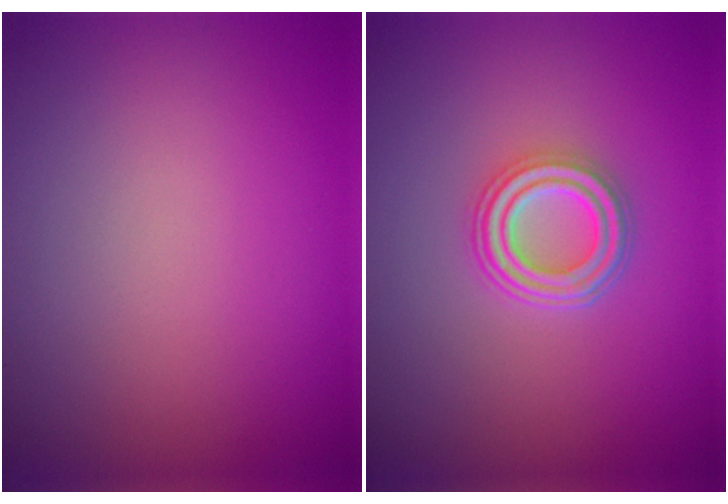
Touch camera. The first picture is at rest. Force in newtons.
{"total": 4.0, "press": 3.1, "slide": 2.6}